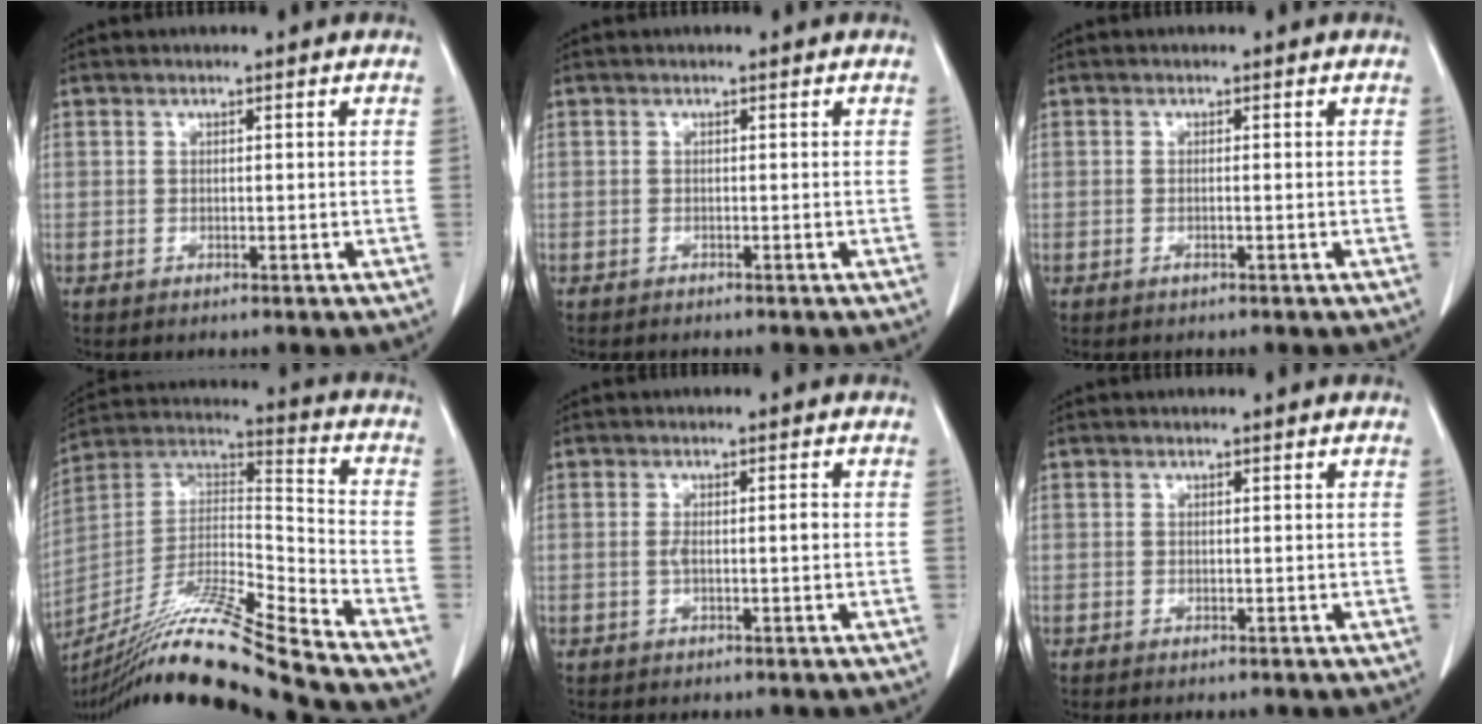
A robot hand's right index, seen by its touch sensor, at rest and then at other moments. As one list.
[{"total": 0.8, "force": [-0.8, 0.0, 0.2], "torque": [-0.006, -0.002, -0.009]}, {"total": 0.7, "force": [-0.4, -0.1, 0.6], "torque": [-0.011, 0.001, -0.004]}, {"total": 21.1, "force": [-18.0, -2.1, 10.7], "torque": [-0.222, -0.008, -0.329]}, {"total": 2.1, "force": [-0.2, 0.4, 2.0], "torque": [-0.037, 0.004, 0.000]}, {"total": 0.0}]